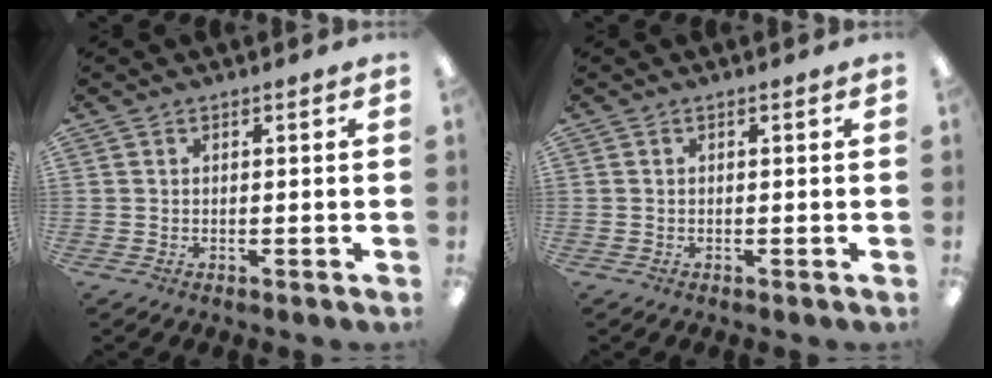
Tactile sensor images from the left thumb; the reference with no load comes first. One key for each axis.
{"total": 0.0}